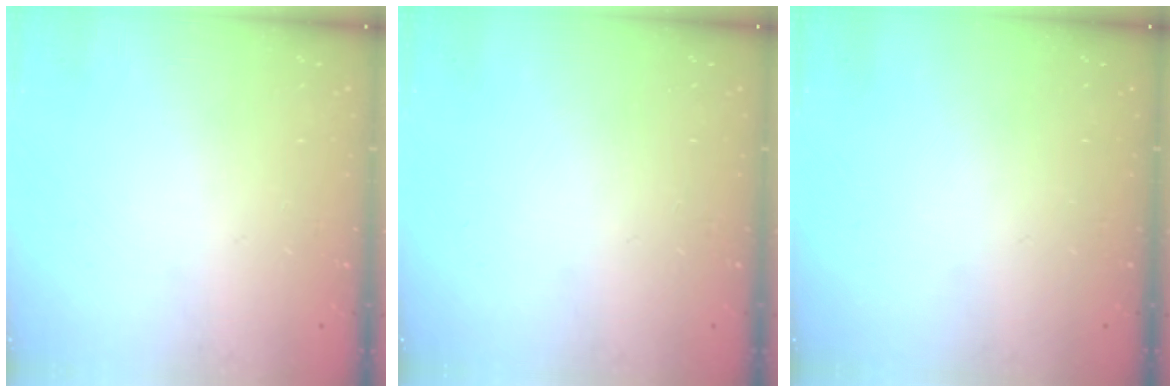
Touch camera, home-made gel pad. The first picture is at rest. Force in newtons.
{"total": 0.0}
{"total": 0.0}